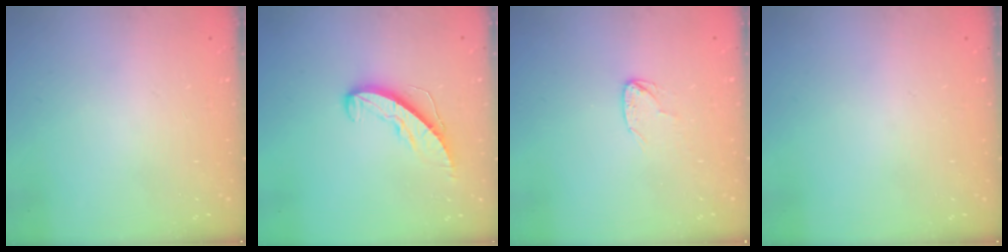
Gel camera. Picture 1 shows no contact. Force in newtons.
{"total": 8.5, "press": 8.4, "slide": 0.8}
{"total": 4.8, "press": 4.8, "slide": 0.4}
{"total": 0.0}